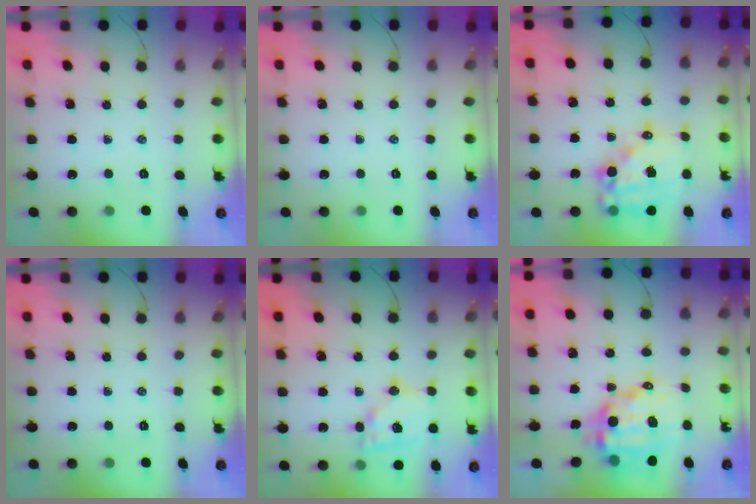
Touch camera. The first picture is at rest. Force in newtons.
{"total": 0.0}
{"total": 15.3, "press": 14.9, "slide": 3.6}
{"total": 0.0}
{"total": 13.9, "press": 13.6, "slide": 2.9}
{"total": 13.2, "press": 12.9, "slide": 2.9}